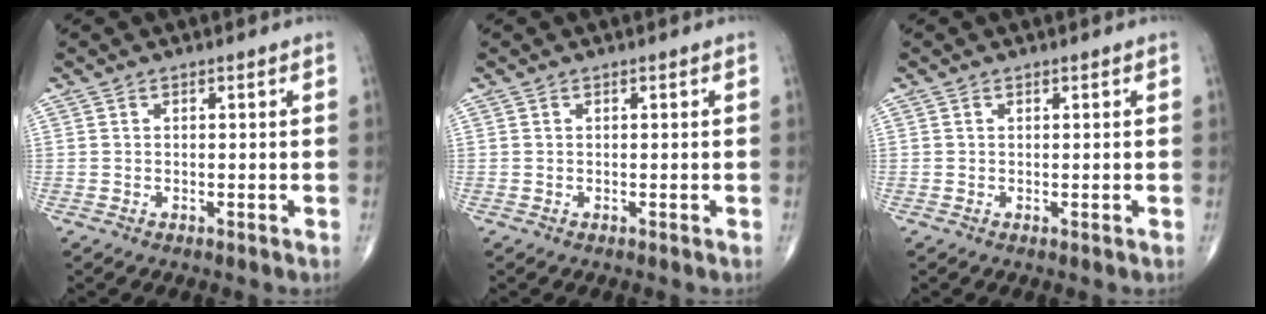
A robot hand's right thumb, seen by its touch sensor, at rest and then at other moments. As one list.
[{"total": 0.0}, {"total": 0.0}]